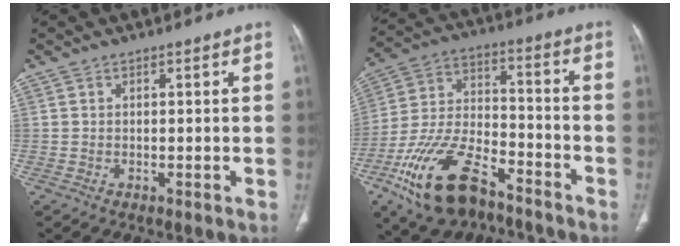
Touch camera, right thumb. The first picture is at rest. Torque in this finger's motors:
{"motor_torque": [0.15, 0.37, 1.50, -1.26, 0.20]}